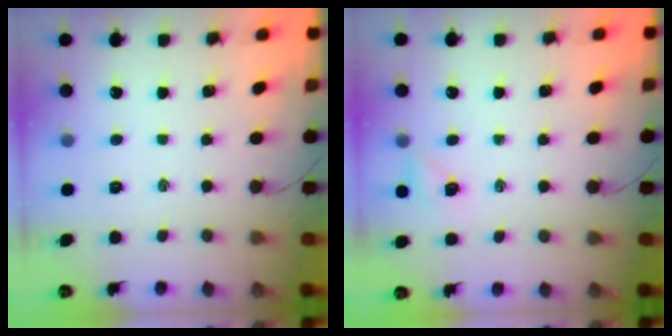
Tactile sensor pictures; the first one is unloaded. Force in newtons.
{"total": 5.0, "press": 4.8, "slide": 1.2}